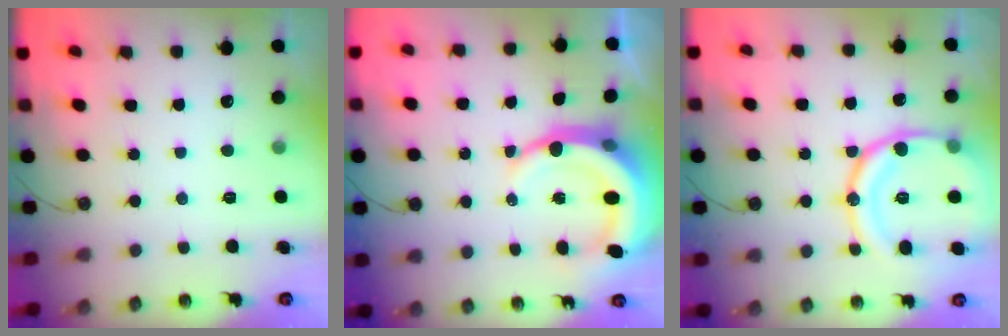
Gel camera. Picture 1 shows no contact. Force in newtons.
{"total": 12.4, "press": 12.2, "slide": 2.5}
{"total": 20.7, "press": 20.5, "slide": 2.4}